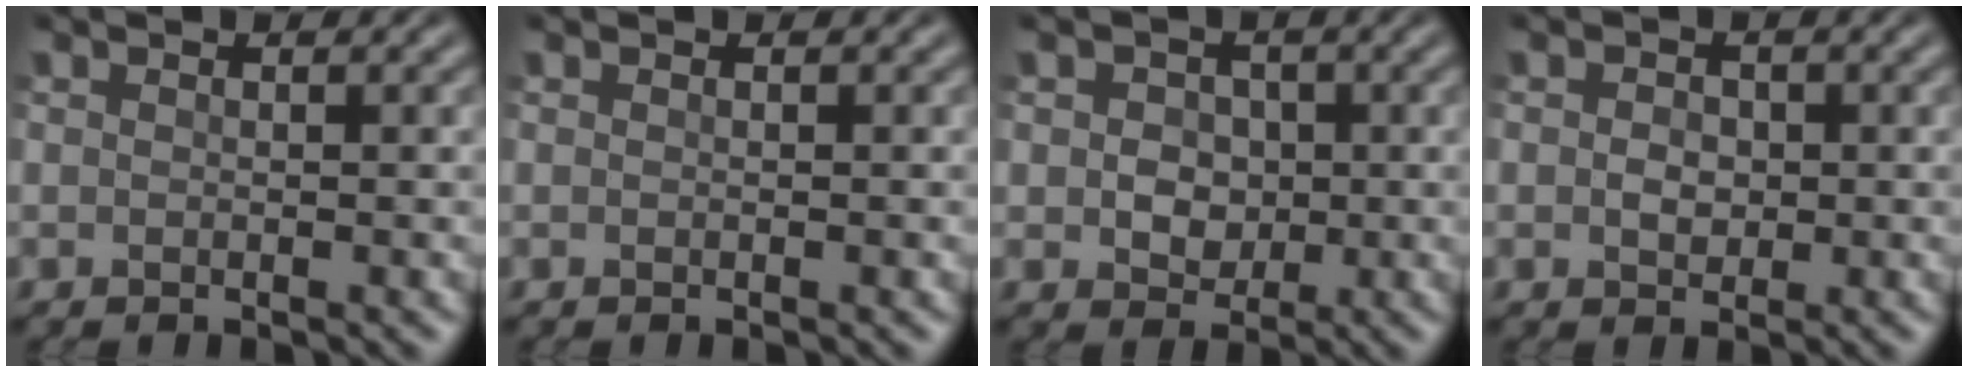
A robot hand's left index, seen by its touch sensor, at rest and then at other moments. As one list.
[{"total": 0.0}, {"total": 3.1, "force": [0.2, 2.6, 1.7], "torque": [-0.019, 0.000, -0.010]}, {"total": 1.6, "force": [0.0, 1.3, 1.0], "torque": [-0.018, -0.003, -0.002]}]